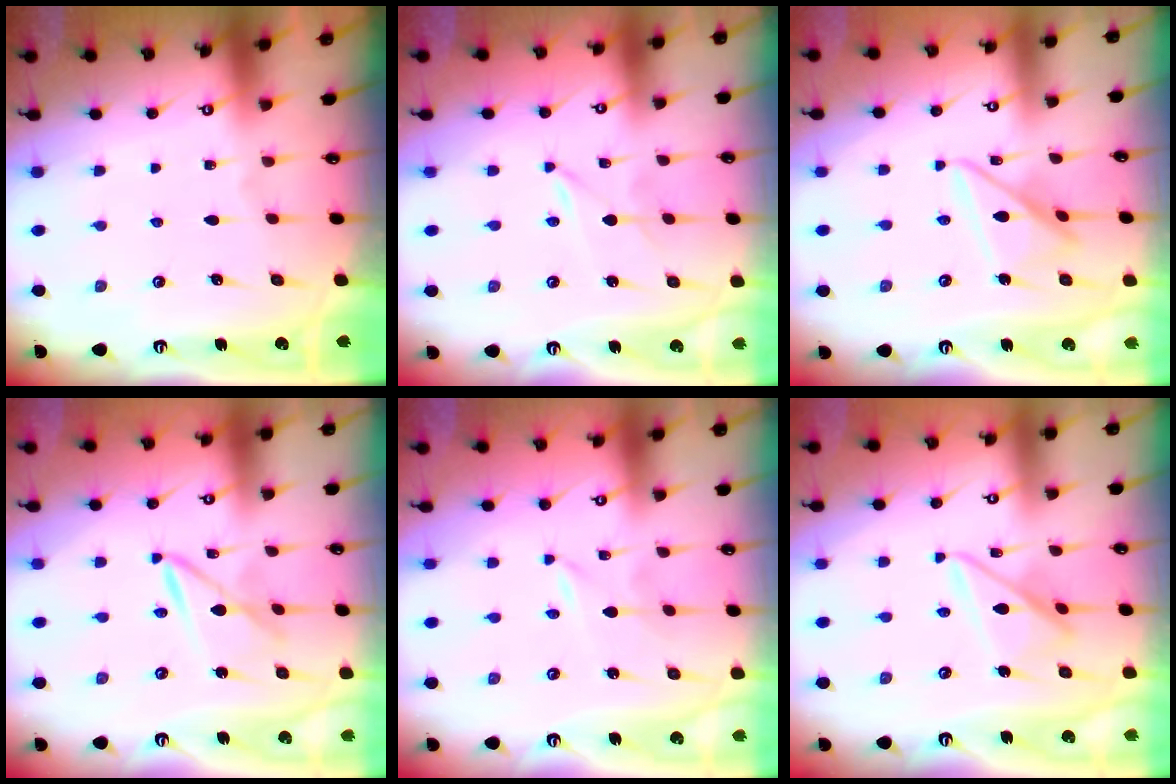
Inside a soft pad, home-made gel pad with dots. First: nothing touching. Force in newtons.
{"total": 0.6, "press": 0.5, "slide": 0.1}
{"total": 11.8, "press": 11.7, "slide": 1.2}
{"total": 6.0, "press": 6.0, "slide": 0.3}
{"total": 0.0}
{"total": 10.9, "press": 10.9, "slide": 0.9}